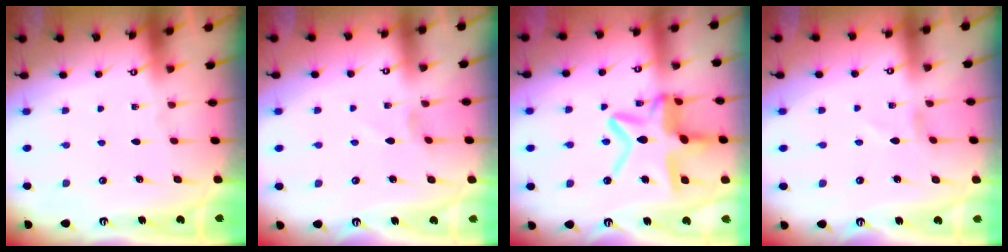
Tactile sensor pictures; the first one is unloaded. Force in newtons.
{"total": 0.0}
{"total": 17.2, "press": 17.2, "slide": 1.5}
{"total": 0.0}